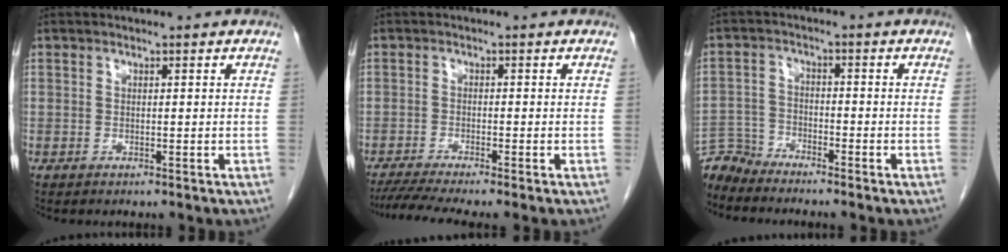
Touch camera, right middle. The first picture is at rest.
{"total": 6.1, "force": [-4.9, -0.7, 3.4], "torque": [-0.057, -0.014, -0.083]}
{"total": 4.6, "force": [-4.5, 0.1, -0.9], "torque": [0.018, -0.006, -0.088]}